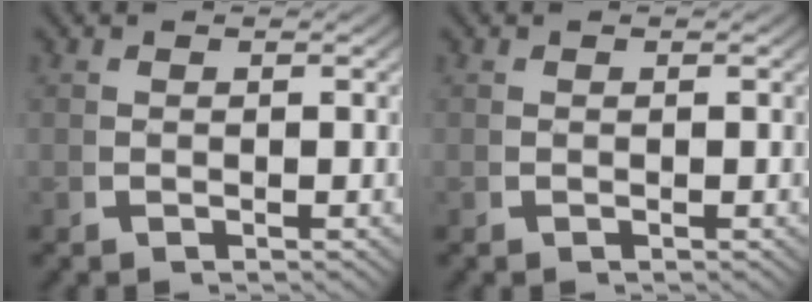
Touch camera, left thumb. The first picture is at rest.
{"total": 0.0}